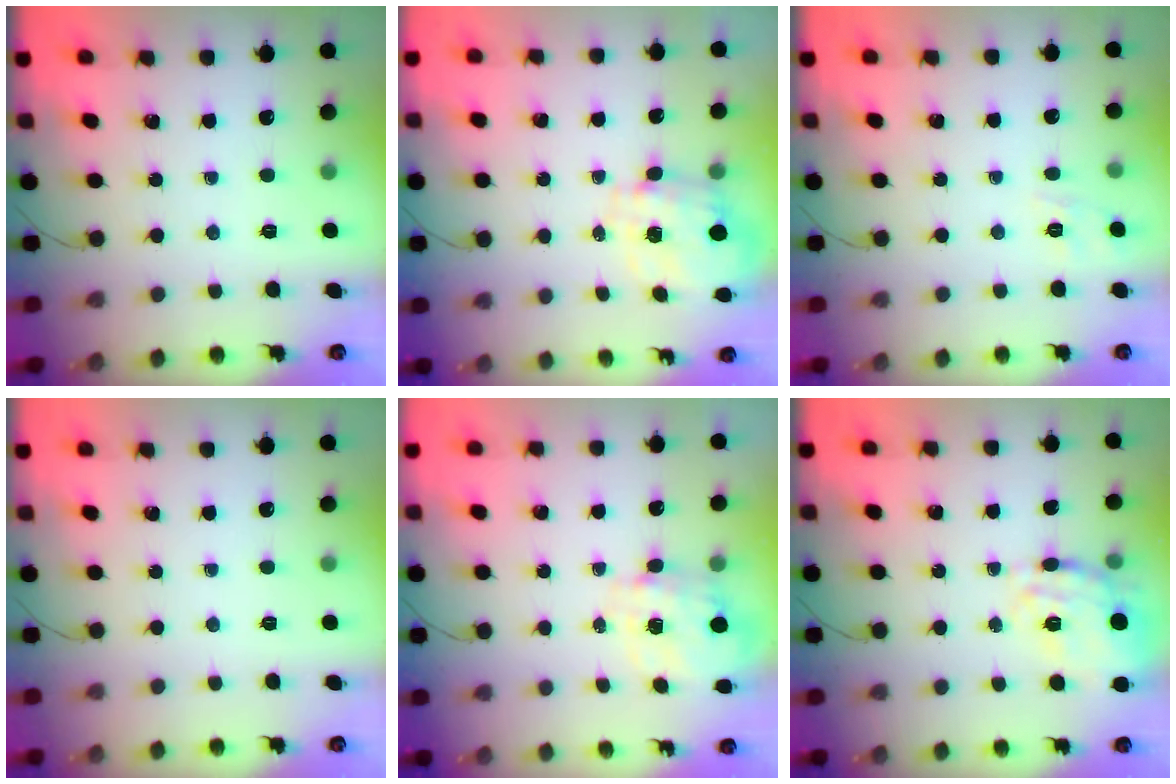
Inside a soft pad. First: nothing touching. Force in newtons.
{"total": 2.9, "press": 2.7, "slide": 1.1}
{"total": 2.0, "press": 0.8, "slide": 1.9}
{"total": 0.0}
{"total": 3.5, "press": 3.4, "slide": 0.9}
{"total": 14.7, "press": 14.6, "slide": 1.3}